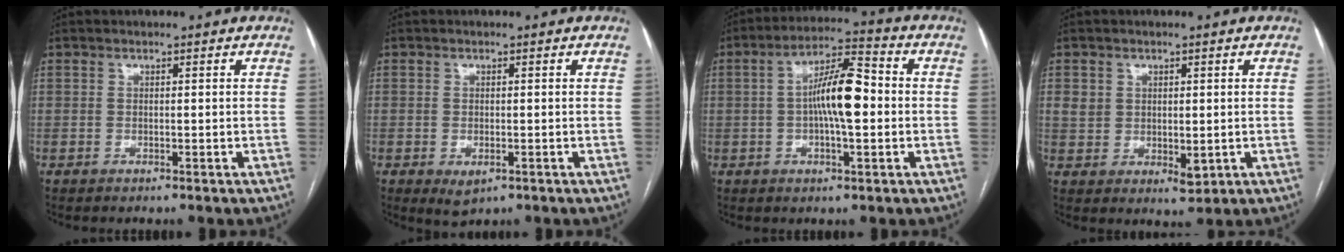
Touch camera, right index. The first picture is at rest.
{"total": 2.8, "force": [-1.1, 1.4, 2.1], "torque": [-0.035, -0.004, -0.007]}
{"total": 10.0, "force": [-0.2, 2.3, 9.7], "torque": [-0.177, 0.020, -0.009]}
{"total": 5.0, "force": [0.5, 3.8, 3.2], "torque": [-0.048, -0.002, 0.022]}